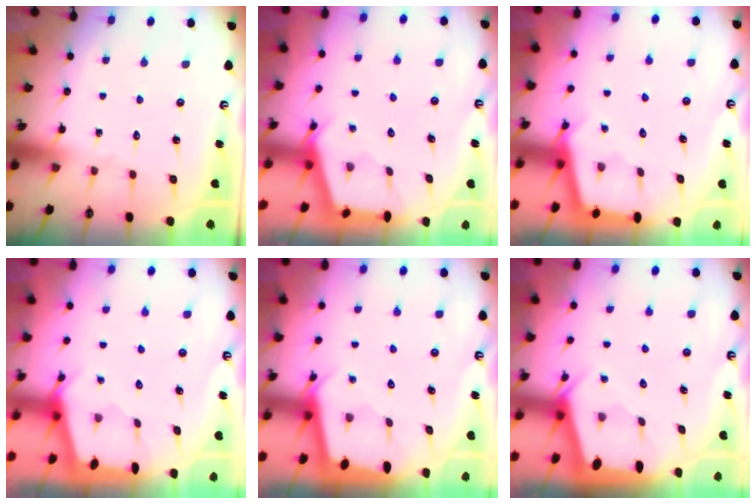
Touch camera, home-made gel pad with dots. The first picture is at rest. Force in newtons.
{"total": 2.6, "press": 2.6, "slide": 0.3}
{"total": 2.9, "press": 2.9, "slide": 0.4}
{"total": 2.3, "press": 2.3, "slide": 0.3}
{"total": 2.0, "press": 2.0, "slide": 0.3}
{"total": 2.1, "press": 2.0, "slide": 0.4}